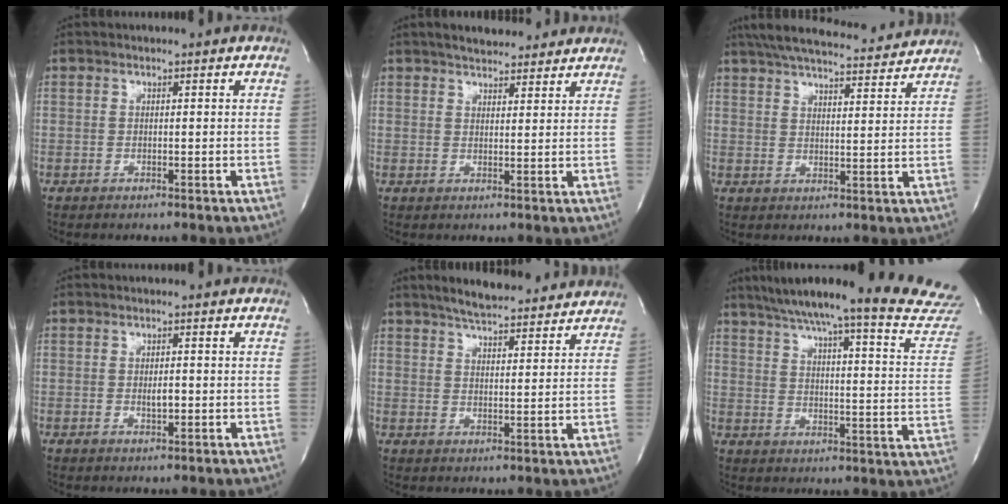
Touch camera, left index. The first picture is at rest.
{"total": 8.3, "force": [7.2, 2.4, 3.2], "torque": [-0.045, 0.017, 0.102]}
{"total": 18.8, "force": [17.3, 2.3, 7.0], "torque": [-0.122, 0.024, 0.241]}
{"total": 1.8, "force": [-0.2, 0.6, 1.7], "torque": [-0.032, -0.001, -0.002]}
{"total": 13.4, "force": [12.0, 2.3, 5.5], "torque": [-0.083, 0.015, 0.165]}
{"total": 25.8, "force": [23.9, 0.0, 9.9], "torque": [-0.146, -0.098, 0.292]}